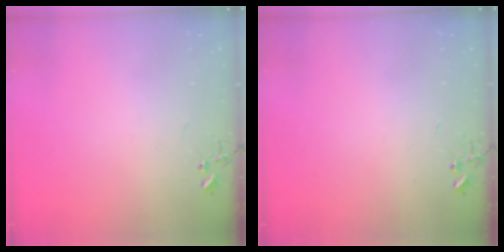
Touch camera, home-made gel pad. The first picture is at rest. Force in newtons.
{"total": 0.0}